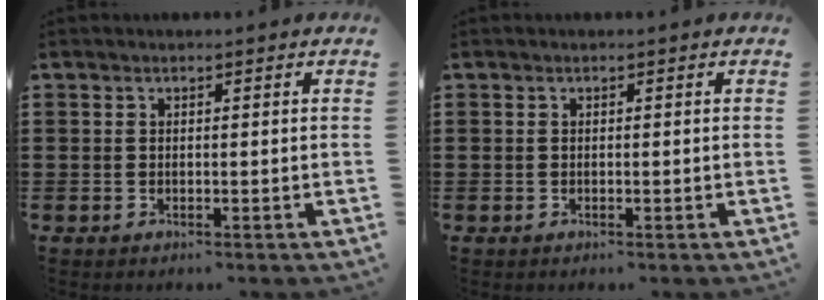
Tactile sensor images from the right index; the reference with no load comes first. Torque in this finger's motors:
{"motor_torque": [0.00, 0.00, 0.00, 0.00]}